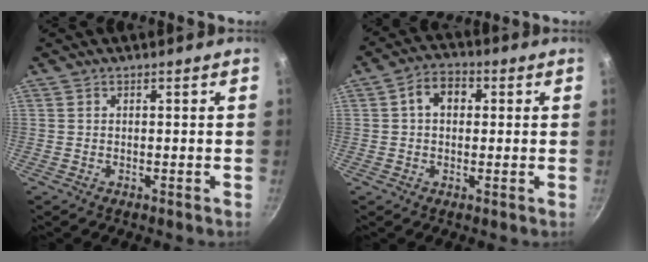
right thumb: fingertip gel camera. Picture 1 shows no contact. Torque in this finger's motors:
{"motor_torque": [0.03, 1.69, 0.78, 0.09, 0.01]}